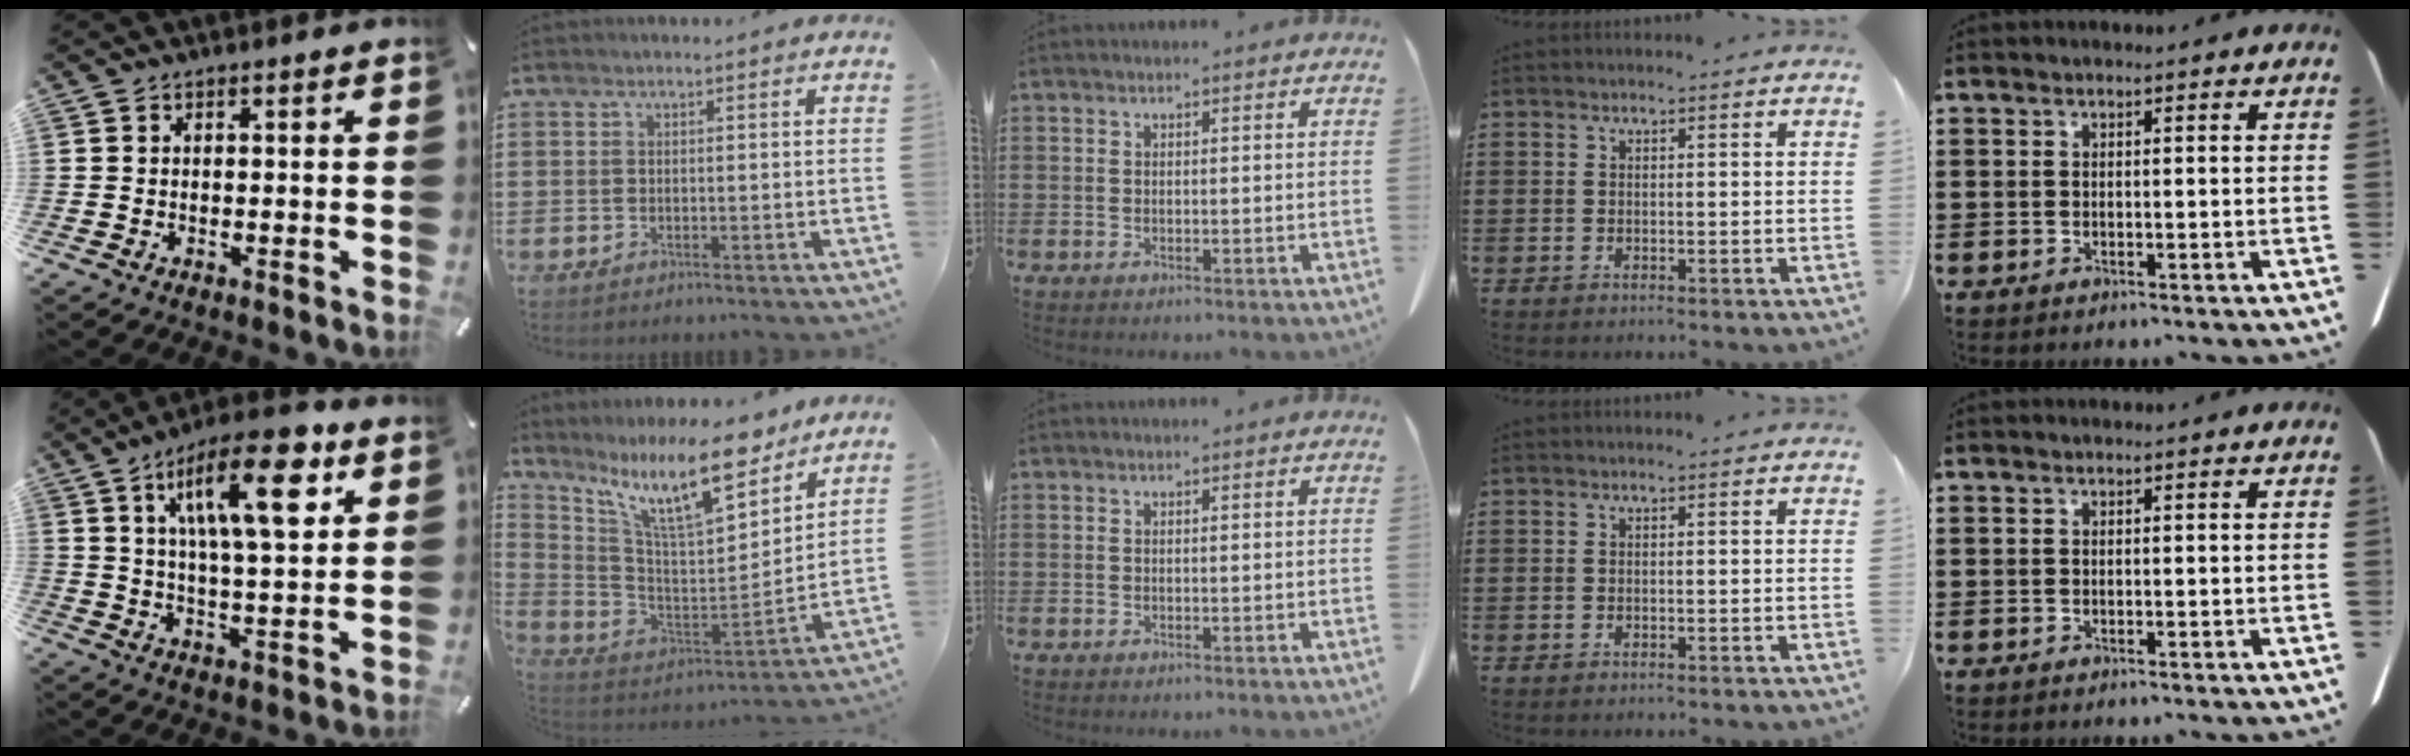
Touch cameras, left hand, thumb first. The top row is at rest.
{"thumb": {"total": 18.7, "force": [8.7, 6.4, 15.3], "torque": [-0.245, -0.022, 0.133]}, "index": {"total": 14.3, "force": [10.5, 3.4, 9.1], "torque": [-0.192, -0.054, 0.181]}}